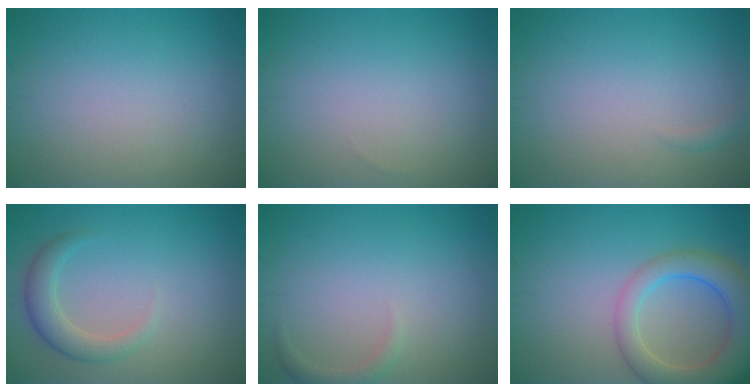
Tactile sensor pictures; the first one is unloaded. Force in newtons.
{"total": 0.0}
{"total": 0.5, "press": 0.5, "slide": 0.0}
{"total": 2.8, "press": 2.8, "slide": 0.2}
{"total": 1.3, "press": 1.2, "slide": 0.2}
{"total": 7.2, "press": 7.2, "slide": 0.5}